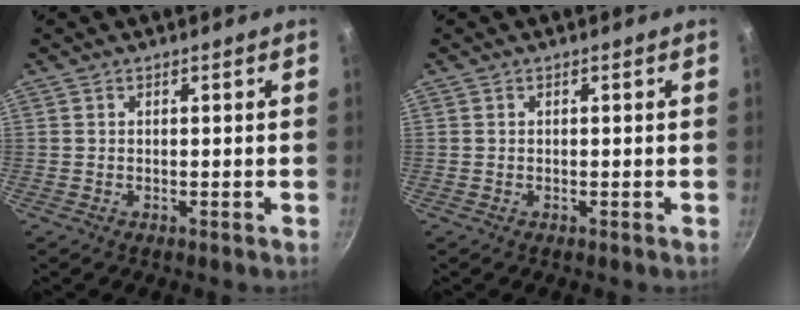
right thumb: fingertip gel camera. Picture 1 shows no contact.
{"total": 0.0}